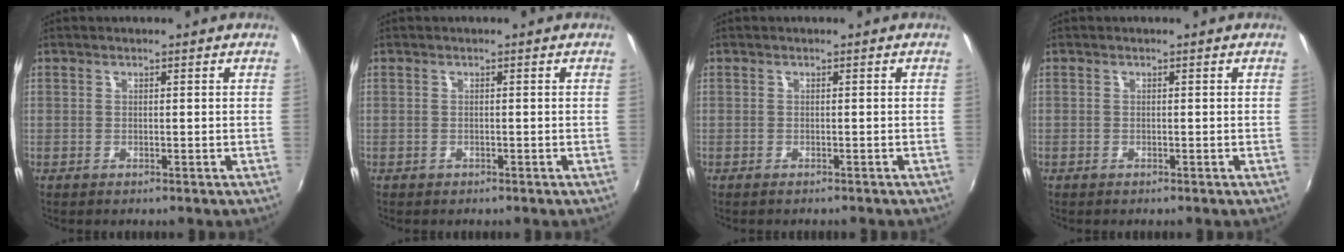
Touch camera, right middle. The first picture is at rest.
{"total": 0.6, "force": [-0.4, 0.5, 0.1], "torque": [-0.005, -0.001, -0.003]}
{"total": 0.9, "force": [-0.8, 0.1, 0.3], "torque": [-0.007, -0.002, -0.010]}
{"total": 0.6, "force": [-0.4, 0.4, 0.0], "torque": [-0.001, 0.001, -0.007]}